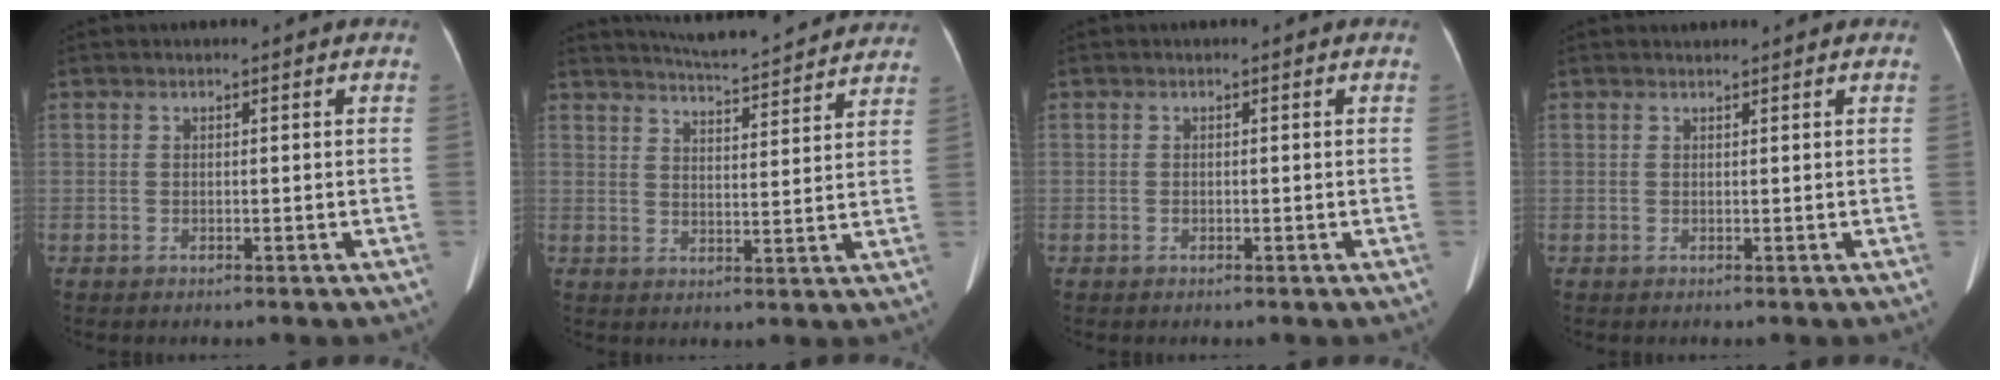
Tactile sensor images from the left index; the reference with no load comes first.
{"total": 15.6, "force": [14.6, 1.5, 5.1], "torque": [-0.079, 0.005, 0.188]}
{"total": 0.0}
{"total": 1.0, "force": [1.0, 0.1, 0.0], "torque": [-0.007, 0.011, 0.018]}